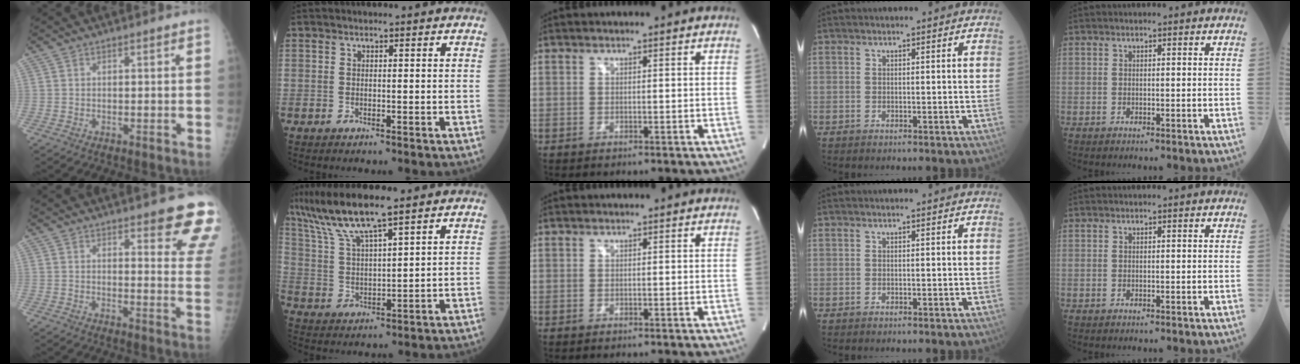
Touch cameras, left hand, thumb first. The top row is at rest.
{"thumb": {"total": 12.0, "force": [9.0, 3.2, 7.2], "torque": [-0.039, -0.051, 0.089]}, "index": {"total": 9.8, "force": [7.6, 0.3, 6.2], "torque": [-0.130, 0.009, 0.148]}}